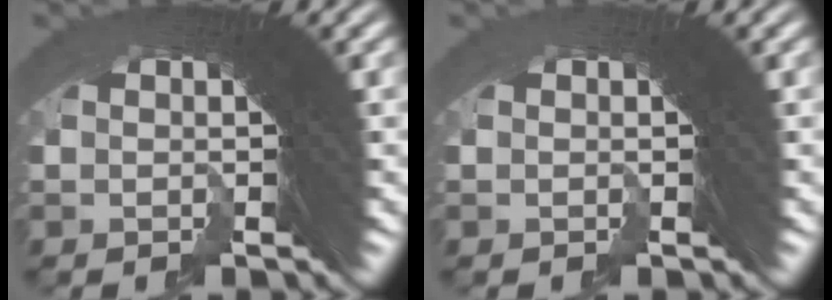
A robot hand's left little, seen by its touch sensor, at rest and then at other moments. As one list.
[{"total": 0.6, "force": [-0.2, -0.2, -0.5], "torque": [0.008, -0.001, -0.004]}]